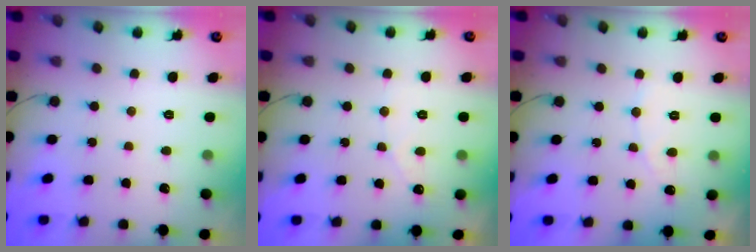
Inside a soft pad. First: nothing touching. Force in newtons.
{"total": 2.7, "press": 2.7, "slide": 0.1}
{"total": 3.8, "press": 3.8, "slide": 0.3}